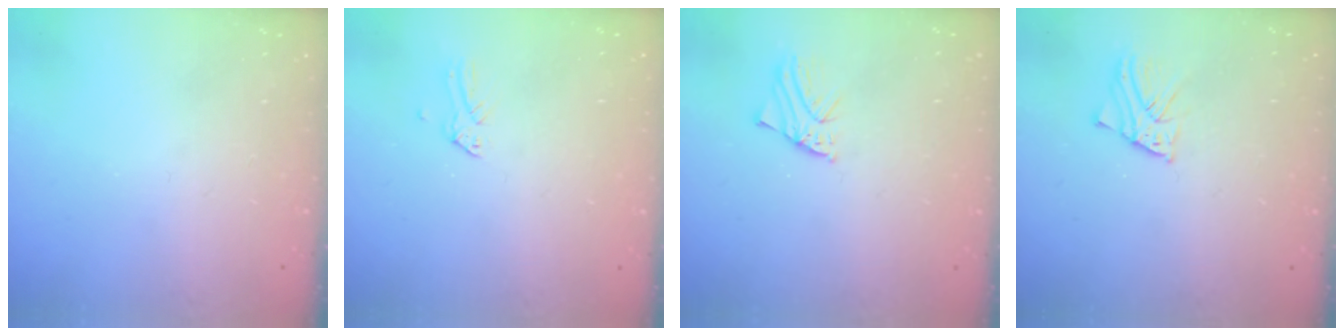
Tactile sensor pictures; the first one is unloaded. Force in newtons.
{"total": 0.0}
{"total": 1.2, "press": 1.2, "slide": 0.0}
{"total": 2.5, "press": 2.5, "slide": 0.2}